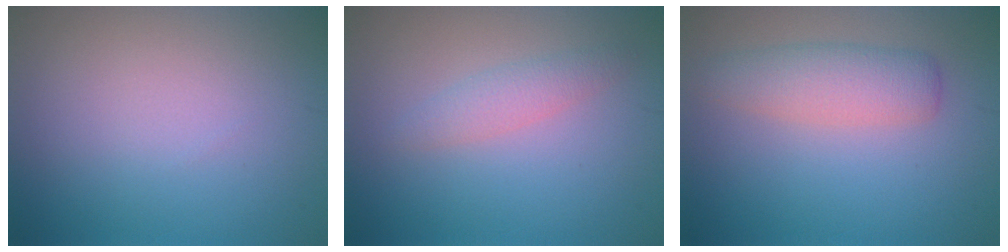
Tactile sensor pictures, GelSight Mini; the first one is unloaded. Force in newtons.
{"total": 1.7, "press": 1.7, "slide": 0.1}
{"total": 3.4, "press": 3.4, "slide": 0.1}